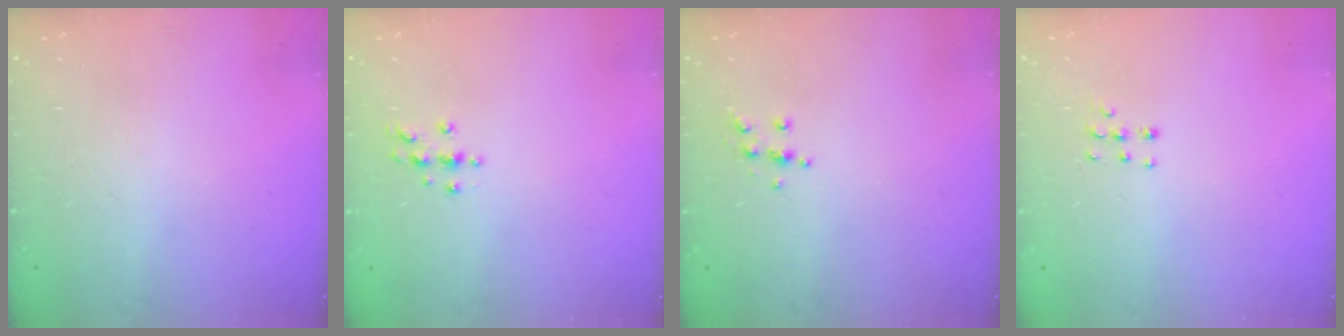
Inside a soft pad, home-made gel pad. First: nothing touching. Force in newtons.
{"total": 4.2, "press": 4.2, "slide": 0.5}
{"total": 5.4, "press": 5.3, "slide": 0.4}
{"total": 4.4, "press": 4.3, "slide": 0.9}